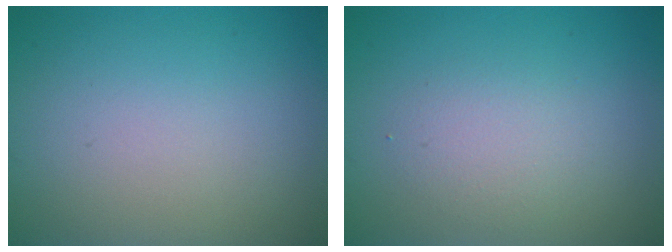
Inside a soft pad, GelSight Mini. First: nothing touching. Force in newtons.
{"total": 2.1, "press": 2.1, "slide": 0.1}